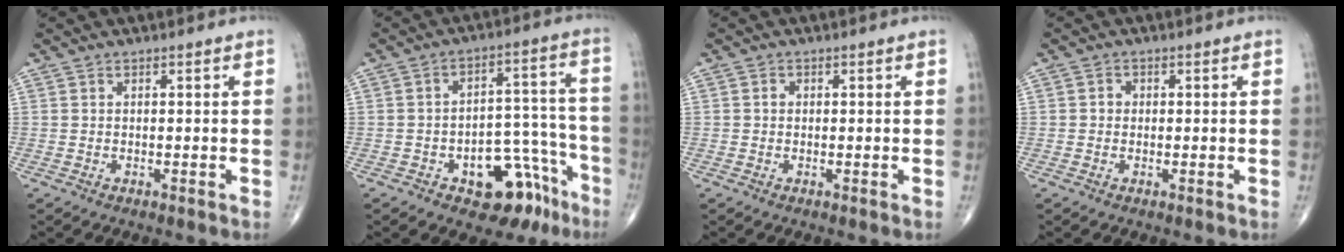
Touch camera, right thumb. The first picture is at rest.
{"total": 13.8, "force": [-7.7, 7.5, 8.6], "torque": [-0.064, 0.076, -0.099]}
{"total": 0.8, "force": [0.0, 0.8, 0.4], "torque": [-0.002, 0.002, -0.002]}
{"total": 1.3, "force": [-0.1, 1.2, 0.5], "torque": [-0.001, 0.004, -0.004]}